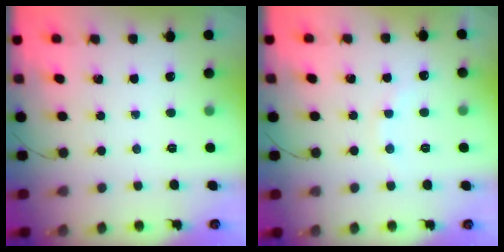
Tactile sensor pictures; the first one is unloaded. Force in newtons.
{"total": 6.4, "press": 6.3, "slide": 1.2}